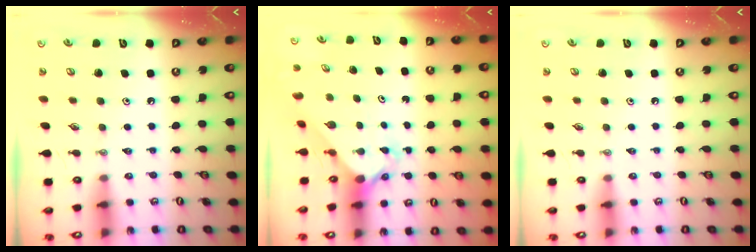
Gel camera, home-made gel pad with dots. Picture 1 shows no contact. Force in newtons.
{"total": 2.5, "press": 2.5, "slide": 0.2}
{"total": 0.0}